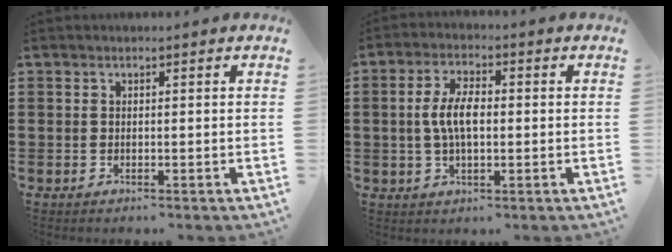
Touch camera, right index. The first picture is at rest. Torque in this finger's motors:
{"motor_torque": [0.55, 0.00, 0.40, 0.10]}